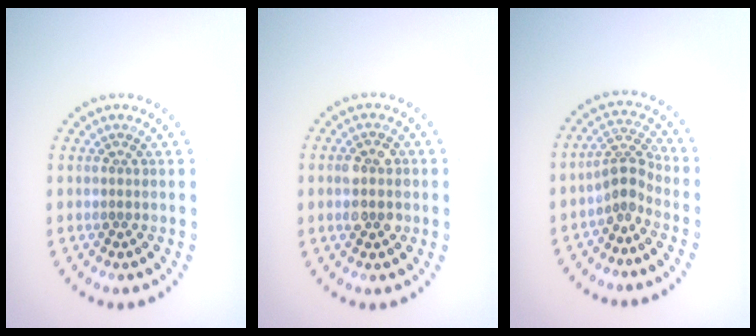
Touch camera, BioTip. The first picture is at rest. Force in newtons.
{"total": 2.8, "press": 2.8, "slide": 0.2}
{"total": 2.6, "press": 1.8, "slide": 1.8}